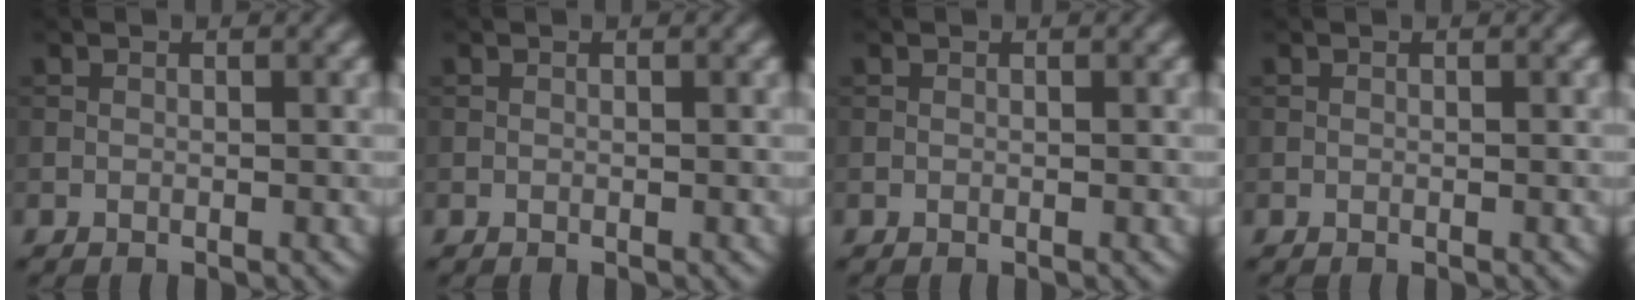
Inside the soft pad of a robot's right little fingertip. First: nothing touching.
{"total": 0.0}
{"total": 0.0}
{"total": 0.0}